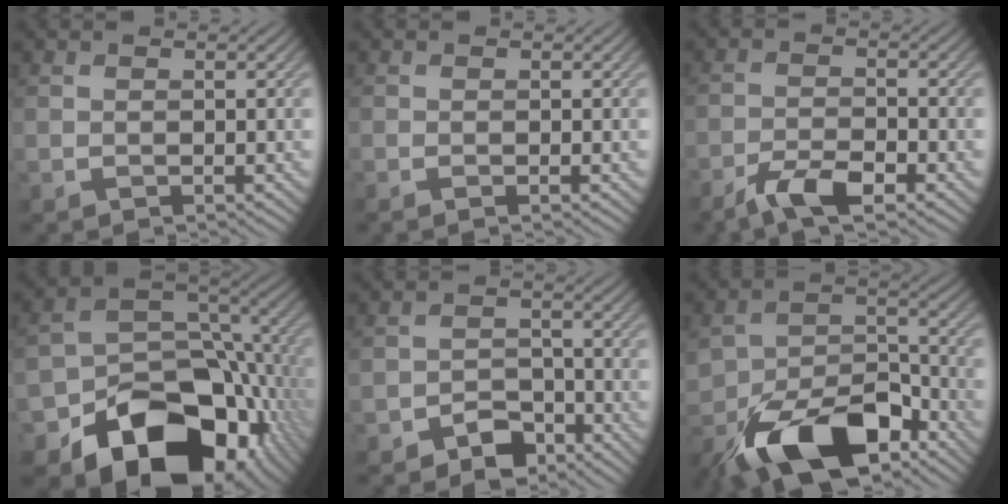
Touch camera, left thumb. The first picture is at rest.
{"total": 0.0}
{"total": 5.6, "force": [-4.0, 1.4, 3.7], "torque": [-0.075, 0.000, -0.075]}
{"total": 16.6, "force": [-8.3, 11.9, 8.1], "torque": [-0.127, -0.047, -0.119]}
{"total": 3.8, "force": [-2.8, 2.3, 1.2], "torque": [-0.014, 0.006, -0.053]}
{"total": 14.3, "force": [-8.8, 7.2, 8.7], "torque": [-0.165, -0.021, -0.157]}